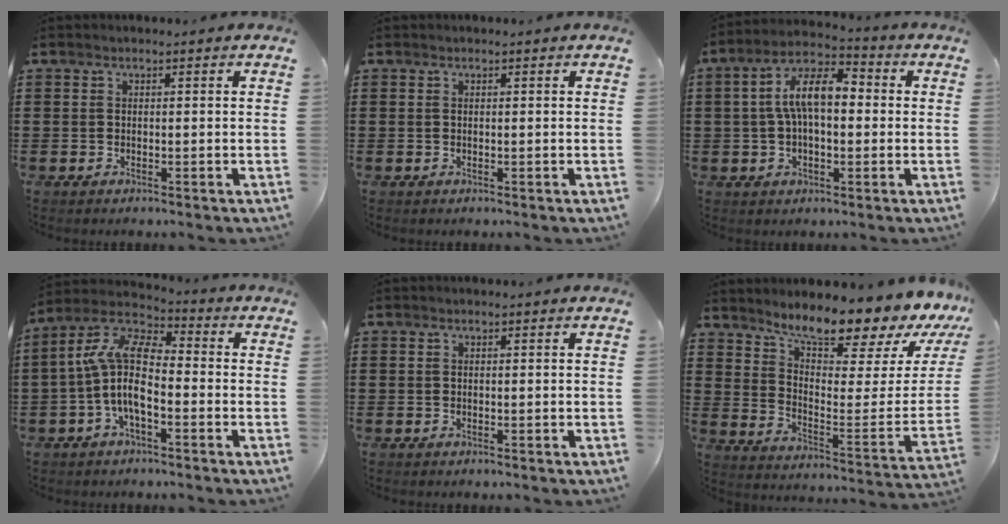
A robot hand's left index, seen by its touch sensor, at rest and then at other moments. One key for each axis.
{"total": 0.0}
{"total": 9.9, "fx": 1.5, "fy": 4.6, "fz": 8.6, "tx": -0.186, "ty": 0.010, "tz": 0.019}
{"total": 9.6, "fx": -2.3, "fy": 3.7, "fz": 8.6, "tx": -0.209, "ty": -0.016, "tz": -0.057}
{"total": 0.0}
{"total": 10.1, "fx": 9.2, "fy": 1.4, "fz": 3.9, "tx": -0.080, "ty": -0.088, "tz": 0.152}